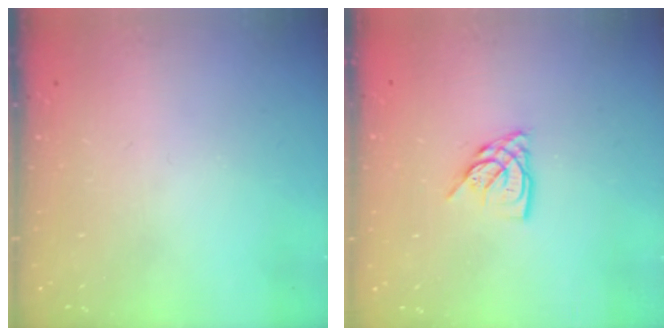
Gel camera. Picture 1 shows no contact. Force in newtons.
{"total": 6.4, "press": 6.4, "slide": 0.7}